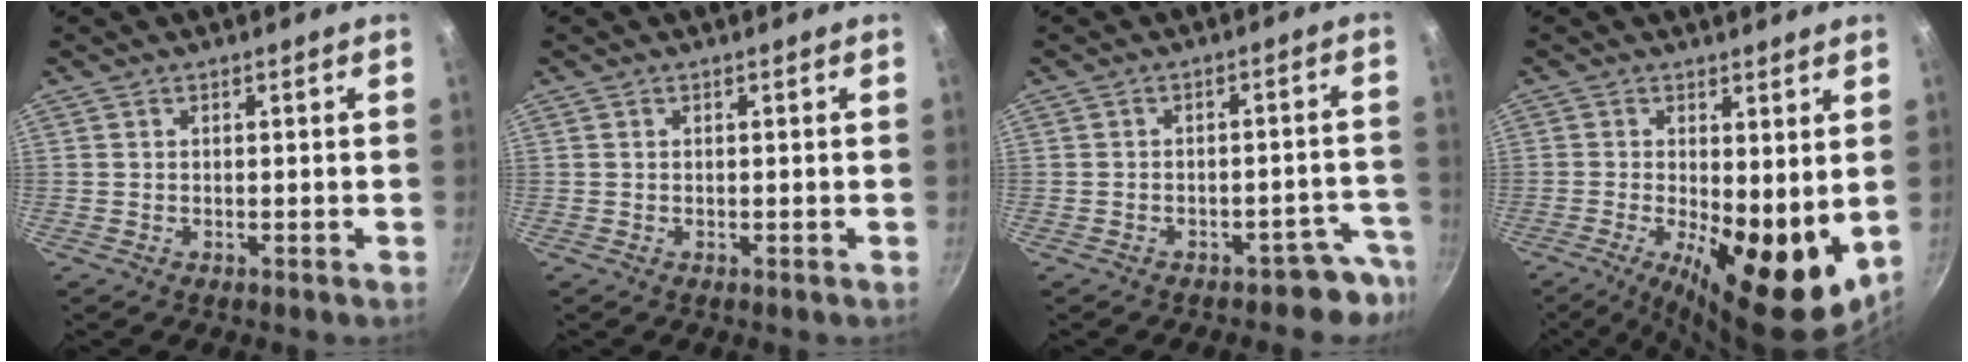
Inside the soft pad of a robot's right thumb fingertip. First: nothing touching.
{"total": 0.0}
{"total": 5.5, "force": [-4.5, 2.9, 1.2], "torque": [0.046, 0.063, -0.051]}
{"total": 15.5, "force": [-1.1, 6.3, 14.1], "torque": [-0.192, -0.030, -0.009]}